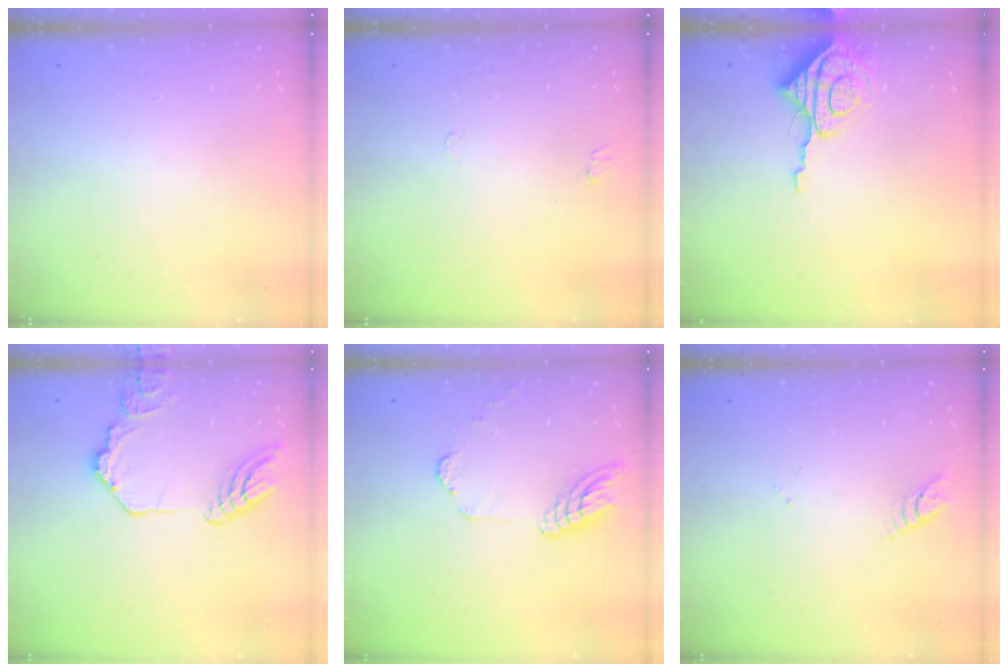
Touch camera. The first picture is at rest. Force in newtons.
{"total": 5.2, "press": 5.2, "slide": 0.5}
{"total": 8.5, "press": 8.5, "slide": 0.5}
{"total": 13.9, "press": 13.8, "slide": 1.2}
{"total": 11.8, "press": 11.7, "slide": 1.3}
{"total": 2.9, "press": 2.8, "slide": 0.4}